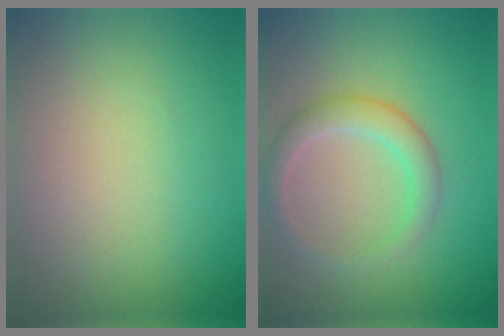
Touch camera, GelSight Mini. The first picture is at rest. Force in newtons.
{"total": 3.0, "press": 3.0, "slide": 0.1}